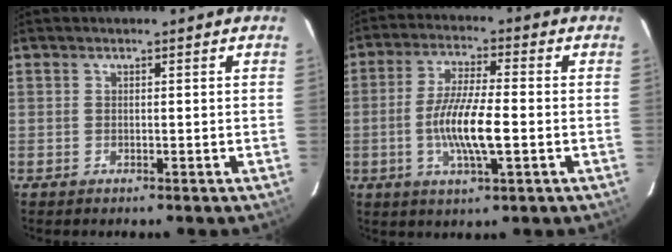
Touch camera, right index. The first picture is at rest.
{"total": 10.0, "force": [-2.2, 1.8, 9.6], "torque": [-0.186, -0.005, -0.043]}